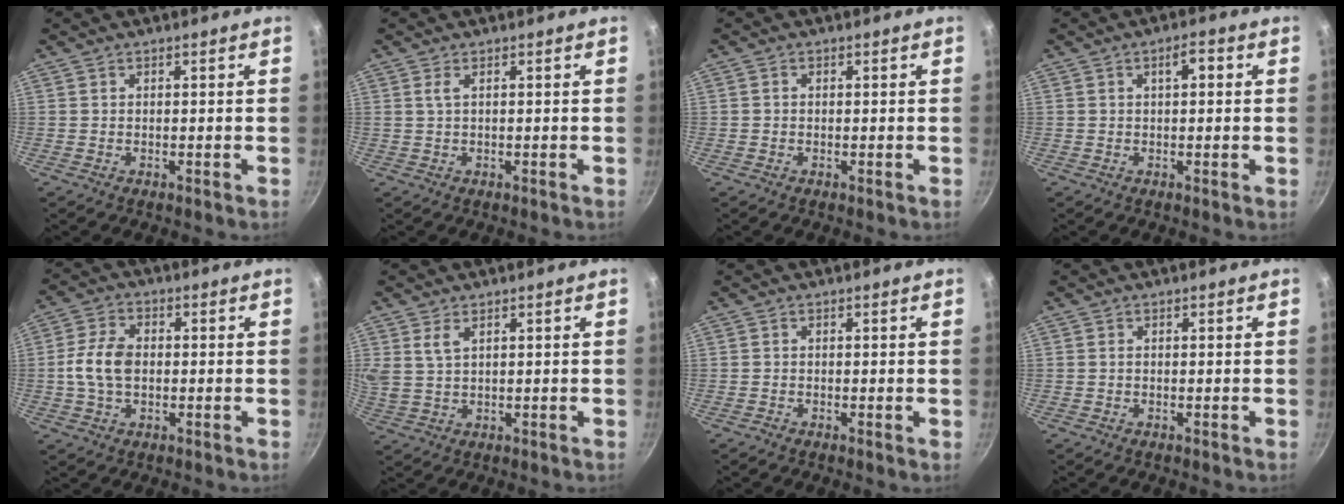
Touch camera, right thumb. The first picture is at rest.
{"total": 1.2, "force": [0.4, 0.3, 1.1], "torque": [-0.023, 0.002, 0.008]}
{"total": 0.6, "force": [-0.1, 0.5, 0.3], "torque": [-0.004, 0.003, -0.002]}
{"total": 3.0, "force": [0.6, 1.2, 2.7], "torque": [-0.035, 0.003, 0.004]}
{"total": 7.8, "force": [-0.4, 5.1, 5.8], "torque": [-0.110, 0.018, -0.013]}
{"total": 4.0, "force": [1.9, 2.1, 2.8], "torque": [-0.051, -0.008, 0.043]}
{"total": 0.0}
{"total": 0.0}